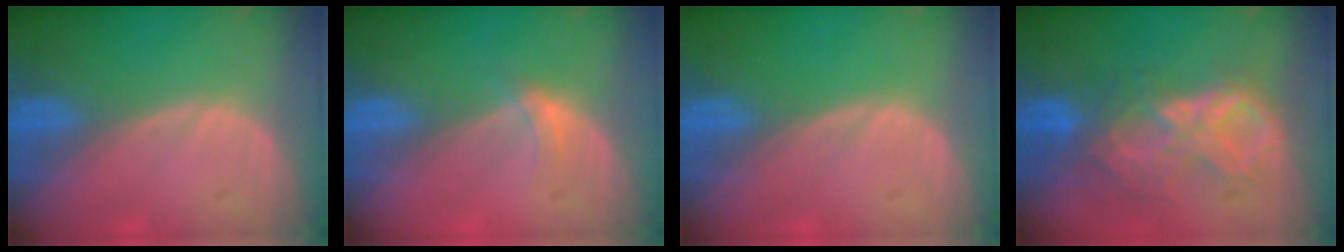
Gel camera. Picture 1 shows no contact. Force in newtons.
{"total": 1.9, "press": 1.5, "slide": 1.1}
{"total": 0.0}
{"total": 8.6, "press": 7.6, "slide": 3.9}